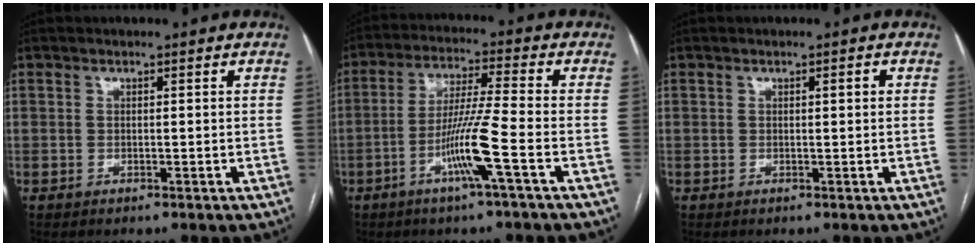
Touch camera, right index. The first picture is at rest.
{"total": 9.1, "force": [-3.8, -1.2, 8.2], "torque": [-0.160, -0.004, -0.074]}
{"total": 0.8, "force": [0.2, 0.1, 0.8], "torque": [-0.011, 0.003, 0.001]}